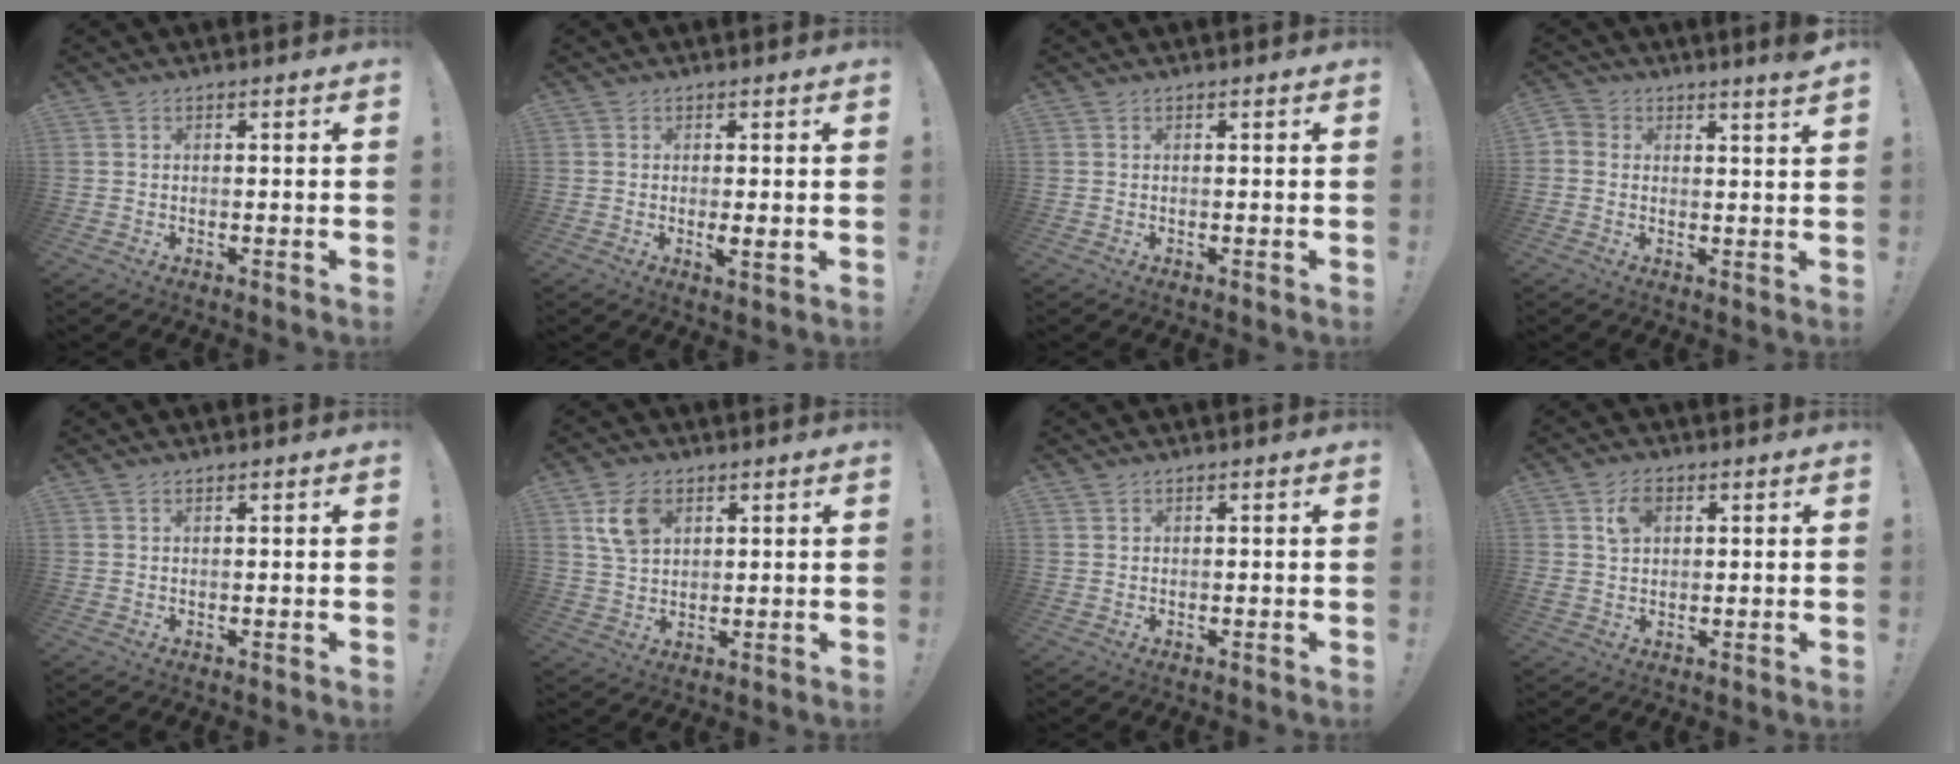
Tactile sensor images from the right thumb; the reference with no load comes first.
{"total": 2.6, "force": [0.5, 0.4, 2.6], "torque": [-0.033, -0.010, 0.006]}
{"total": 0.0}
{"total": 2.8, "force": [2.4, 0.8, 1.3], "torque": [-0.025, -0.020, 0.043]}
{"total": 0.5, "force": [0.5, 0.1, 0.2], "torque": [-0.002, 0.000, 0.008]}
{"total": 8.3, "force": [3.8, 5.7, 4.7], "torque": [-0.076, -0.001, 0.075]}
{"total": 0.7, "force": [0.6, 0.4, 0.2], "torque": [0.002, -0.002, 0.009]}
{"total": 5.1, "force": [2.1, 3.6, 3.0], "torque": [-0.048, 0.000, 0.039]}